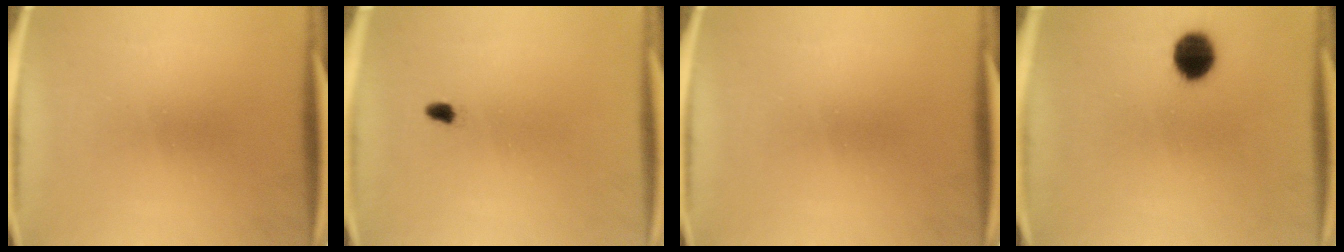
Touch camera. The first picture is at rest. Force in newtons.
{"total": 1.3}
{"total": 0.0}
{"total": 7.4}